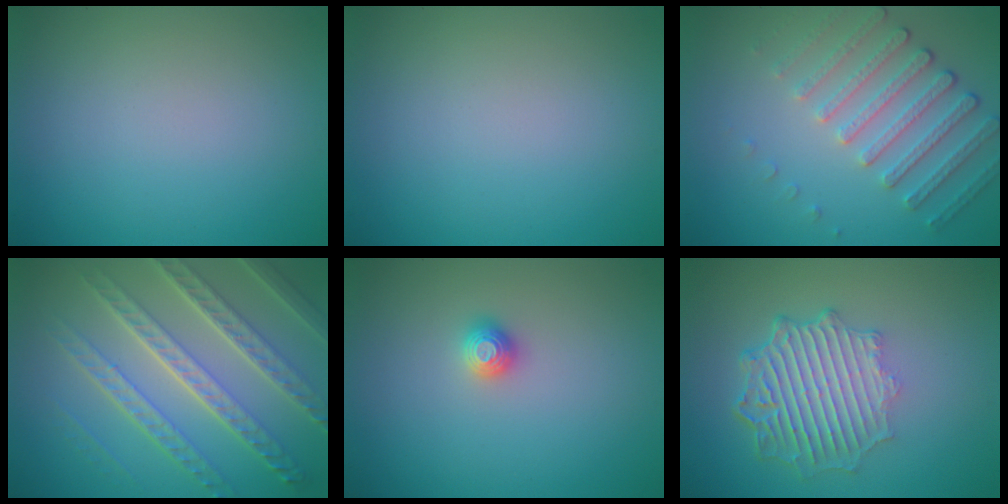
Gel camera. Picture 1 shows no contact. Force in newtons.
{"total": 0.0}
{"total": 4.7, "press": 3.5, "slide": 3.2}
{"total": 7.9, "press": 5.5, "slide": 5.6}
{"total": 1.2, "press": 1.1, "slide": 0.2}
{"total": 6.4, "press": 4.8, "slide": 4.2}